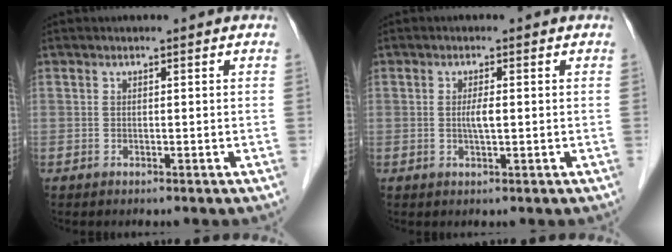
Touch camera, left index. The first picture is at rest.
{"total": 2.0, "force": [-0.1, 0.2, 2.0], "torque": [-0.041, -0.003, -0.002]}